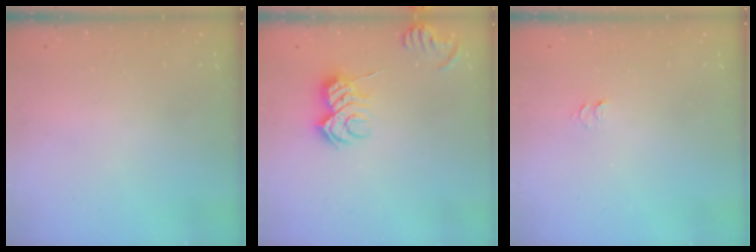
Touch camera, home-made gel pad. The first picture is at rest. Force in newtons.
{"total": 8.3, "press": 8.2, "slide": 0.8}
{"total": 3.6, "press": 3.6, "slide": 0.4}